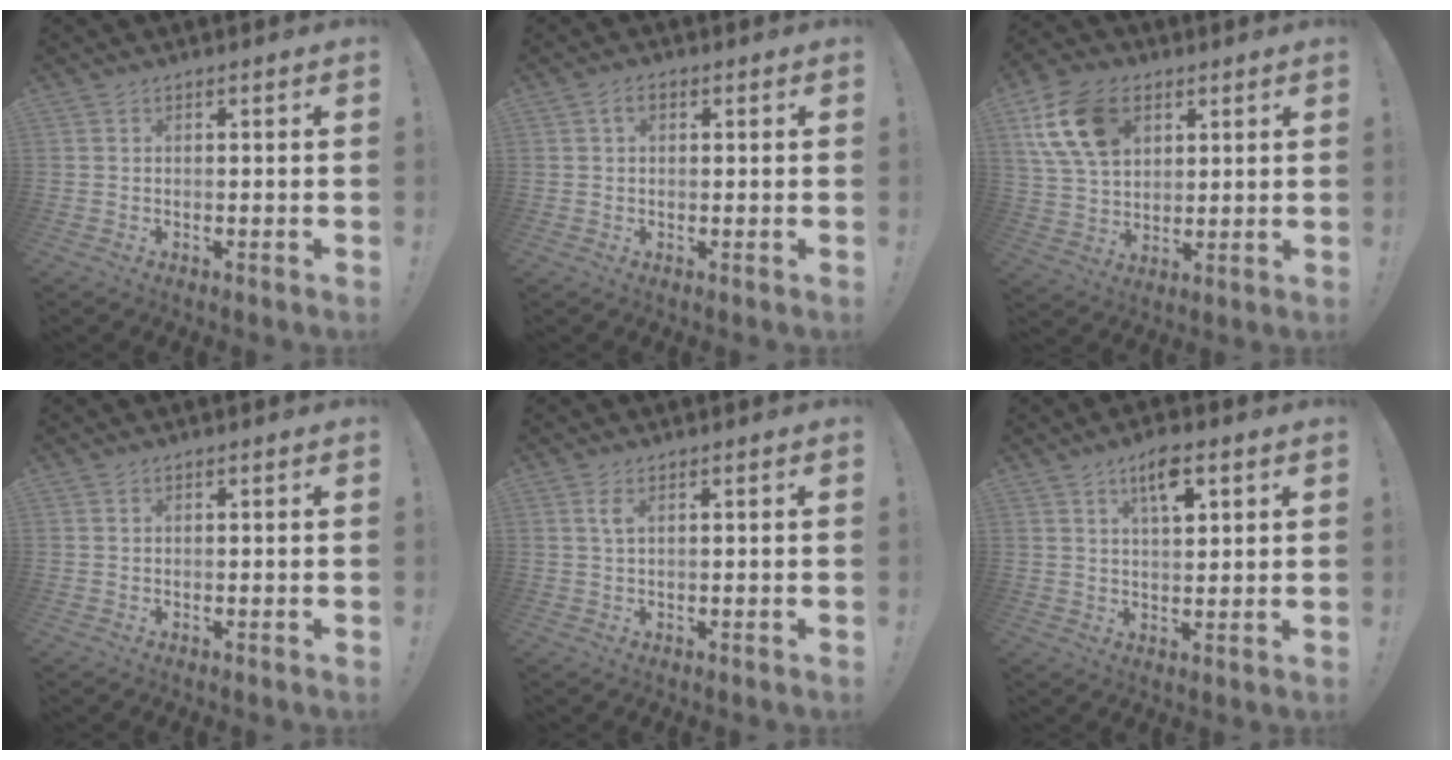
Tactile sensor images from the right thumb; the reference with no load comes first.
{"total": 2.9, "force": [1.0, 2.1, 1.9], "torque": [-0.036, 0.008, 0.017]}
{"total": 15.9, "force": [6.8, 10.9, 9.4], "torque": [-0.167, -0.016, 0.132]}
{"total": 0.0}
{"total": 2.2, "force": [0.8, 0.5, 2.0], "torque": [-0.037, 0.000, 0.012]}
{"total": 7.7, "force": [3.8, 3.1, 6.0], "torque": [-0.085, -0.011, 0.059]}